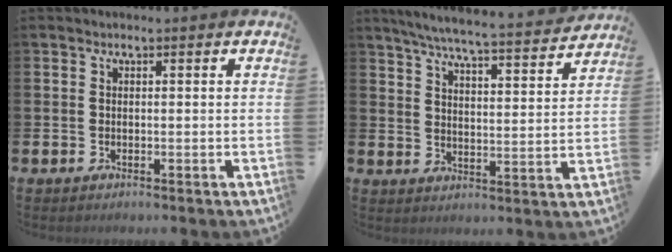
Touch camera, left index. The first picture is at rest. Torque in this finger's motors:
{"motor_torque": [0.99, -1.15, 0.52, 0.10]}